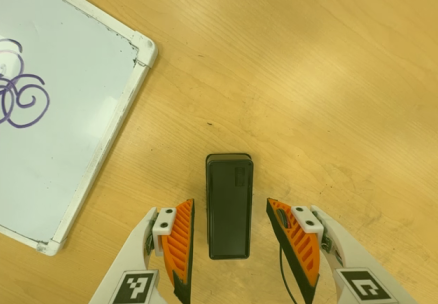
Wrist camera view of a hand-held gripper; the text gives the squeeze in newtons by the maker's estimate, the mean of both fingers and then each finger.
{"total": 0.0}